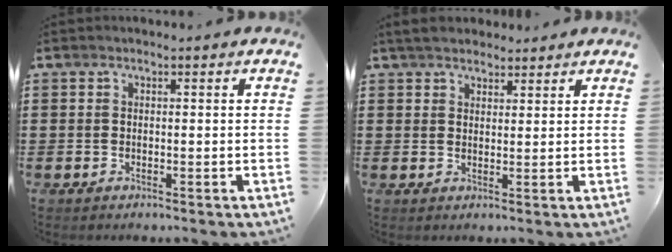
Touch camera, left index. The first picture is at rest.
{"total": 3.1, "force": [2.8, 1.2, 0.8], "torque": [-0.024, 0.002, 0.053]}